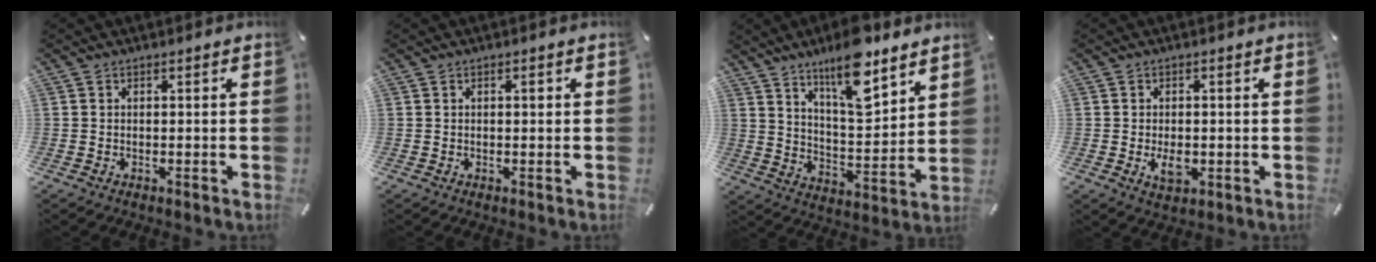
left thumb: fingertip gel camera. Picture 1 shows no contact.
{"total": 1.1, "force": [0.3, 0.6, 0.9], "torque": [-0.011, 0.000, 0.002]}
{"total": 14.7, "force": [10.7, 5.0, 8.8], "torque": [-0.144, -0.065, 0.183]}
{"total": 4.5, "force": [-0.7, 2.7, 3.5], "torque": [-0.065, -0.004, -0.013]}